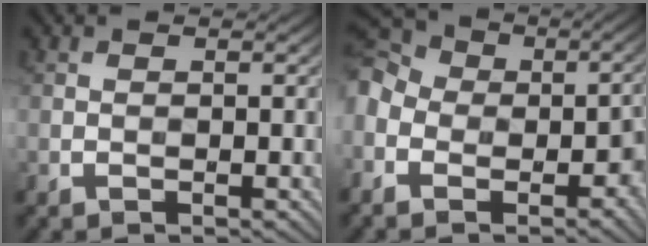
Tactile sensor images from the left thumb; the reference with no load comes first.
{"total": 13.1, "force": [-4.3, 10.1, 7.1], "torque": [-0.182, -0.017, -0.087]}